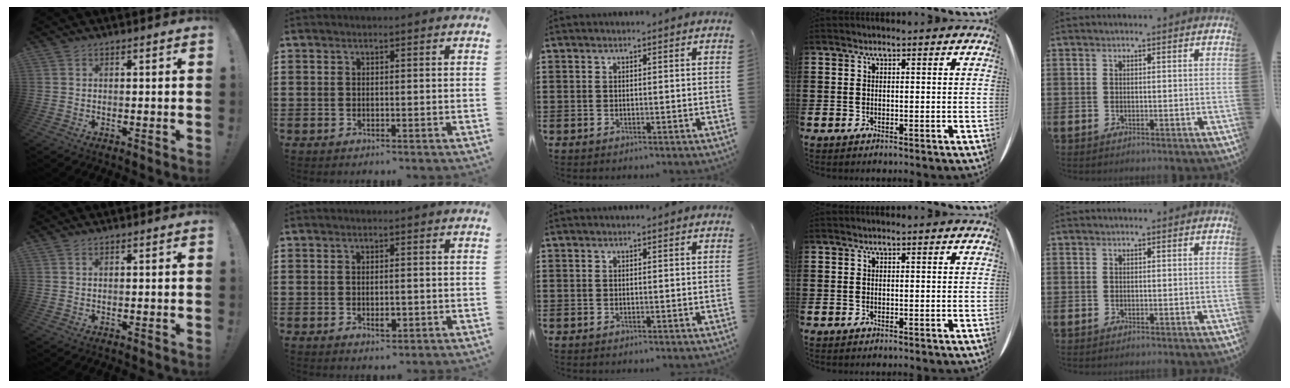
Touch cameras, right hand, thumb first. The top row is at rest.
{"thumb": {"total": 0.6, "force": [0.4, 0.1, 0.4], "torque": [-0.004, -0.002, 0.007]}, "index": {"total": 2.5, "force": [-0.6, 0.8, 2.2], "torque": [-0.039, -0.001, -0.009]}}